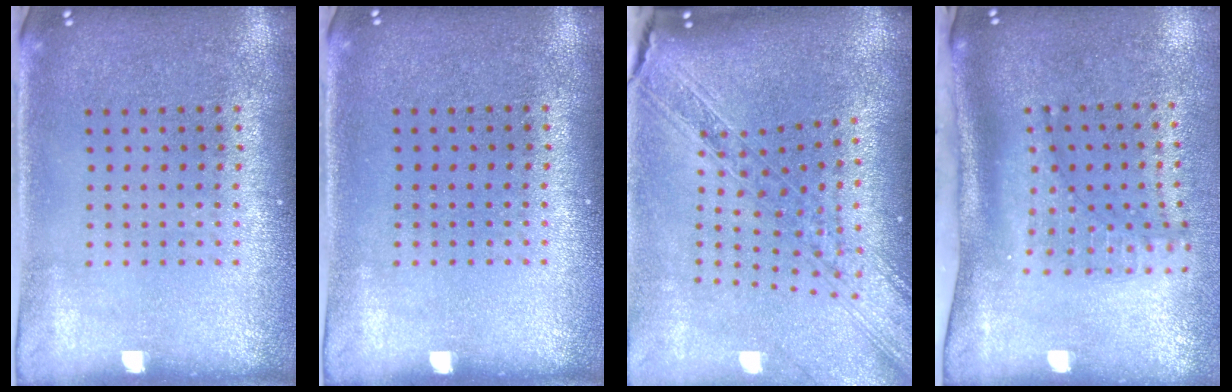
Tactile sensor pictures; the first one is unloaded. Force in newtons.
{"total": 0.0}
{"total": 2.3, "press": 1.9, "slide": 1.3}
{"total": 2.1, "press": 1.5, "slide": 1.4}